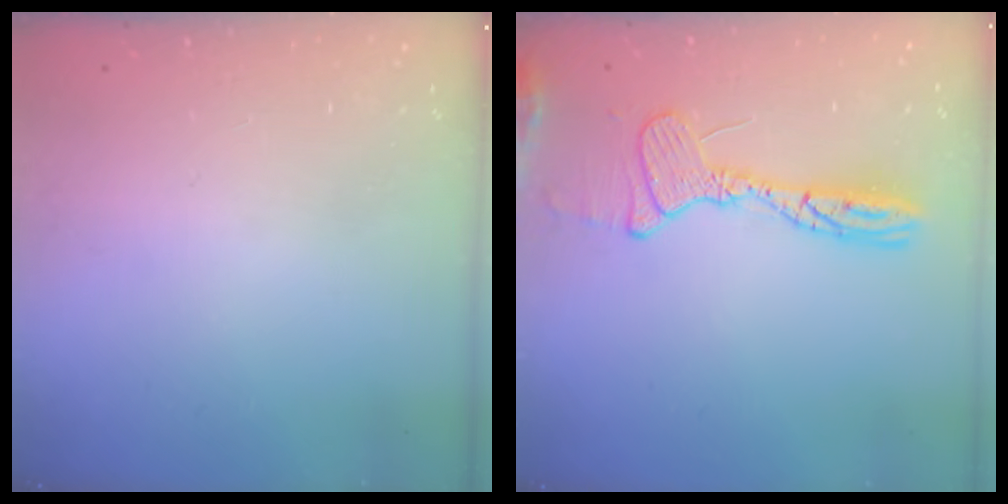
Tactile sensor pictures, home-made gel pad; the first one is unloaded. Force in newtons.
{"total": 13.1, "press": 13.1, "slide": 0.3}